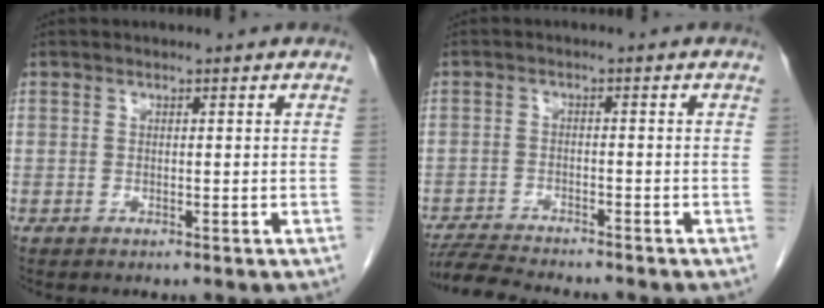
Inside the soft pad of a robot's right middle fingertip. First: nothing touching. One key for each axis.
{"total": 7.3, "fx": -6.9, "fy": 0.2, "fz": 2.4, "tx": -0.041, "ty": -0.015, "tz": -0.115}